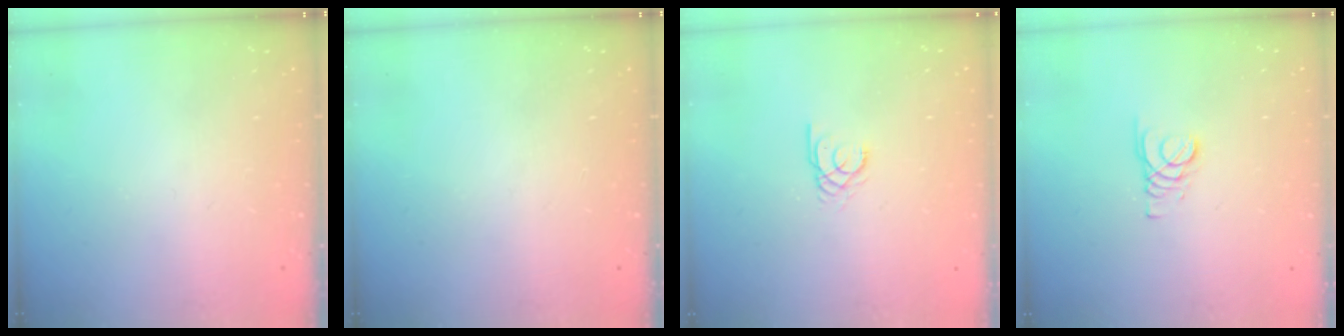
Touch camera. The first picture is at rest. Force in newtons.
{"total": 0.0}
{"total": 2.0, "press": 2.0, "slide": 0.2}
{"total": 1.8, "press": 1.8, "slide": 0.2}